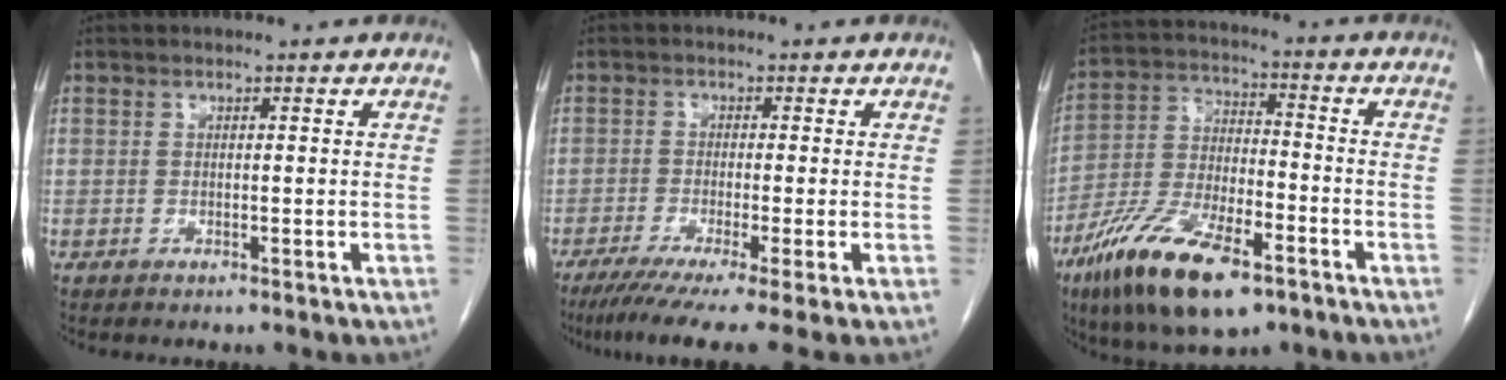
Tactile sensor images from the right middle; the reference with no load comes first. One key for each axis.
{"total": 10.0, "fx": -7.2, "fy": -0.8, "fz": 6.9, "tx": -0.098, "ty": -0.031, "tz": -0.112}
{"total": 15.9, "fx": -9.4, "fy": 5.0, "fz": 11.8, "tx": -0.236, "ty": -0.018, "tz": -0.167}